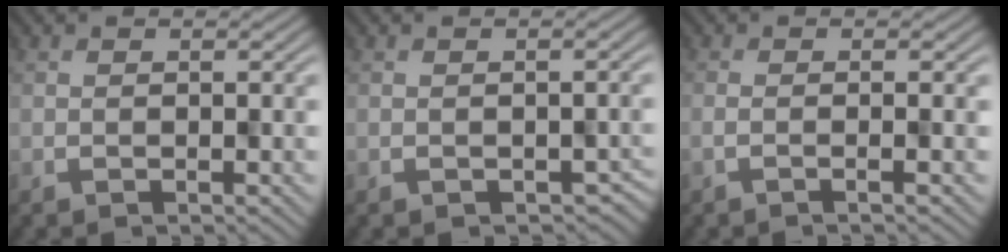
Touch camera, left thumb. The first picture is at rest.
{"total": 2.5, "force": [-1.7, 1.2, 1.4], "torque": [-0.018, -0.003, -0.011]}
{"total": 1.4, "force": [-0.4, 0.0, 1.3], "torque": [-0.011, 0.007, -0.024]}